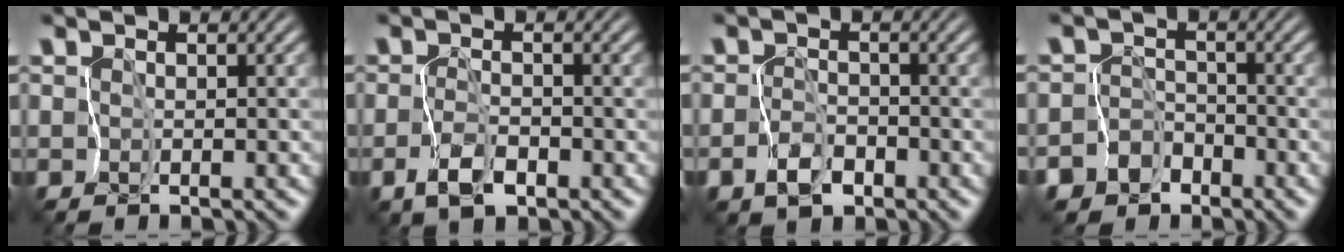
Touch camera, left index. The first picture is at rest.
{"total": 1.9, "force": [-0.9, 0.9, 1.4], "torque": [-0.027, 0.005, -0.019]}
{"total": 2.1, "force": [-1.0, 1.4, 1.1], "torque": [-0.023, 0.003, -0.022]}
{"total": 6.0, "force": [-4.2, 4.3, -0.3], "torque": [0.027, -0.007, -0.079]}